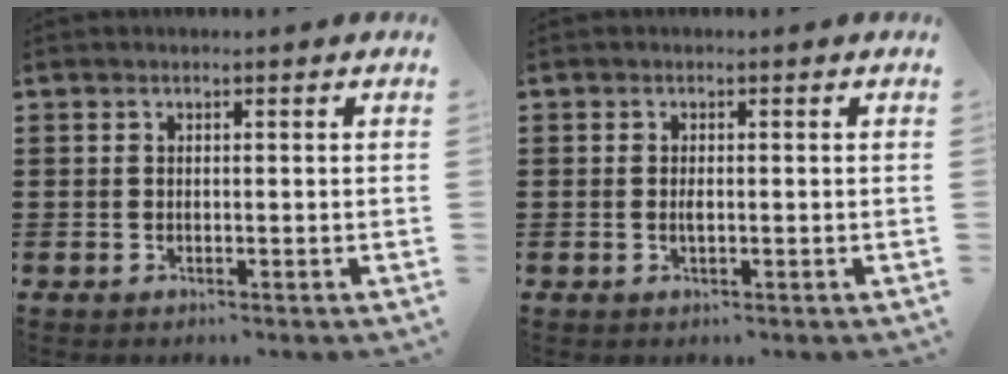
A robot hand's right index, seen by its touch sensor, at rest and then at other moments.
{"total": 1.1, "force": [-0.1, 0.4, 1.0], "torque": [-0.020, 0.000, -0.002]}